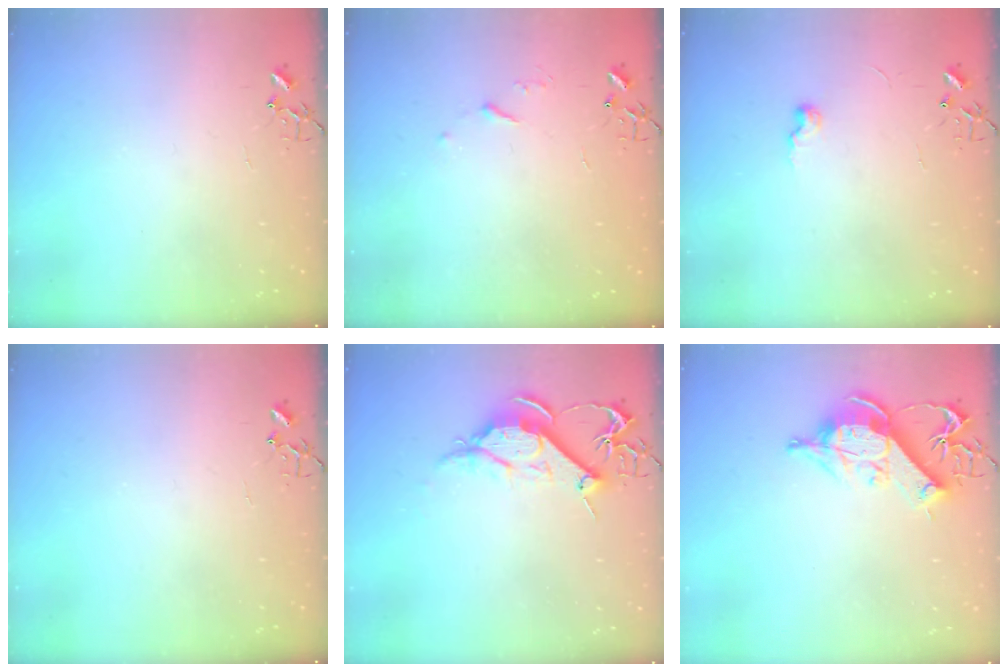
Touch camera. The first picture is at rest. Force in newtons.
{"total": 3.9, "press": 3.8, "slide": 0.6}
{"total": 5.9, "press": 5.9, "slide": 0.6}
{"total": 0.0}
{"total": 12.0, "press": 12.0, "slide": 1.0}
{"total": 12.7, "press": 12.5, "slide": 2.0}